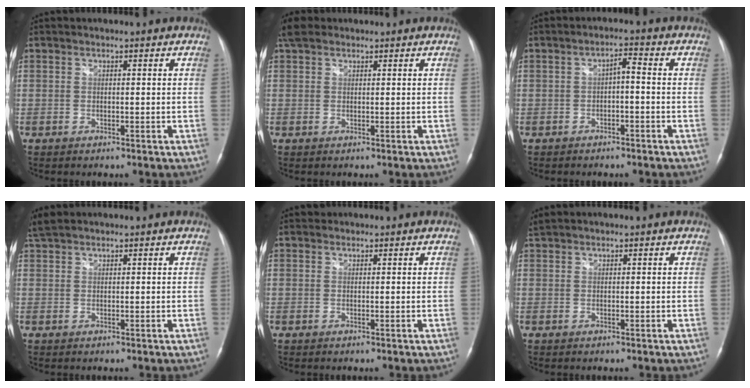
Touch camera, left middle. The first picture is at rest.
{"total": 2.9, "force": [2.2, 1.5, 1.2], "torque": [-0.032, 0.026, 0.041]}
{"total": 2.6, "force": [-0.5, 0.5, 2.5], "torque": [-0.041, 0.010, -0.007]}
{"total": 2.6, "force": [2.4, 0.5, 1.0], "torque": [-0.027, 0.019, 0.051]}
{"total": 0.6, "force": [0.6, 0.2, -0.1], "torque": [0.000, 0.005, 0.011]}
{"total": 1.2, "force": [1.2, 0.1, 0.3], "torque": [-0.017, 0.017, 0.030]}